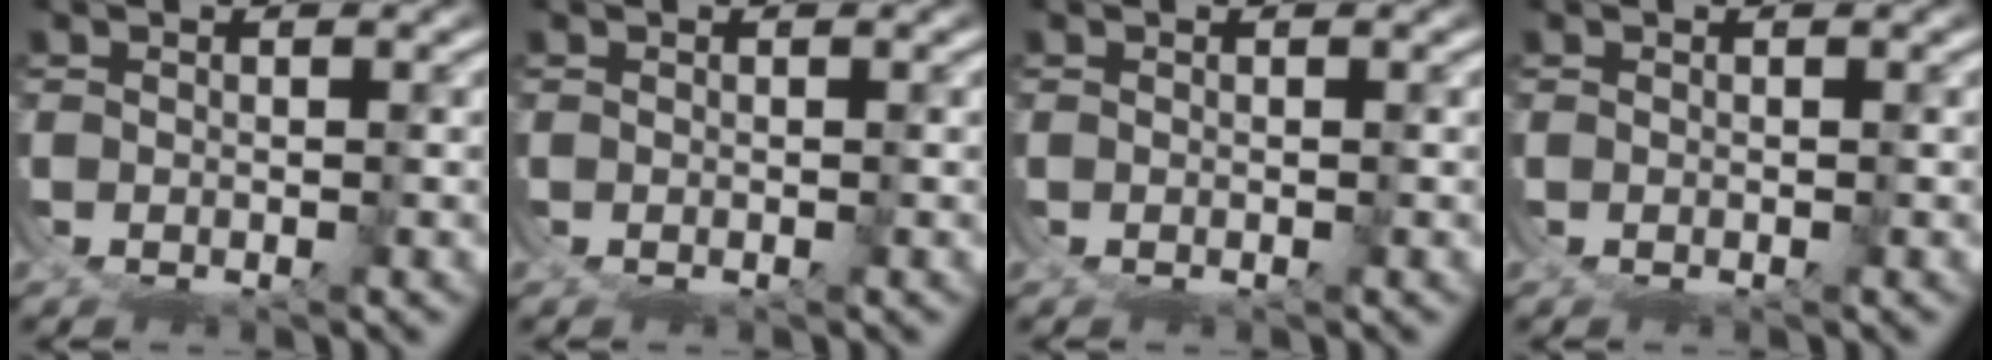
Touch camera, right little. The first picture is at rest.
{"total": 0.0}
{"total": 0.0}
{"total": 0.0}